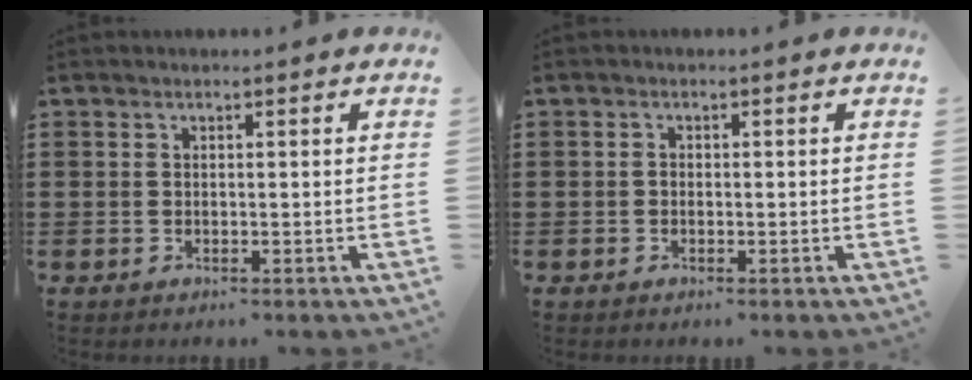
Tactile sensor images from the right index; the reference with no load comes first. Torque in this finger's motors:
{"motor_torque": [0.20, -0.32, 0.11, 0.03]}